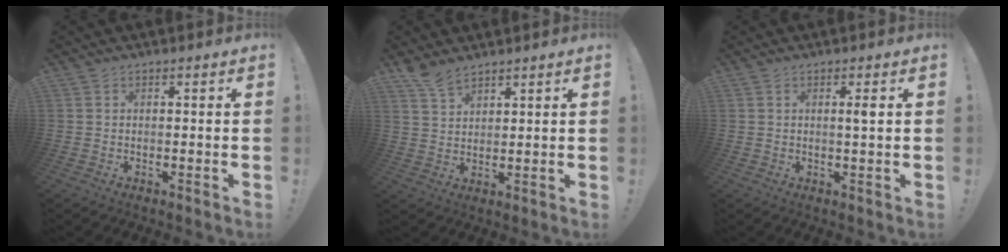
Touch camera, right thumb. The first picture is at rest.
{"total": 5.7, "force": [5.0, 1.8, 2.0], "torque": [-0.029, -0.030, 0.092]}
{"total": 2.1, "force": [0.5, -0.2, 2.0], "torque": [-0.027, -0.005, 0.003]}